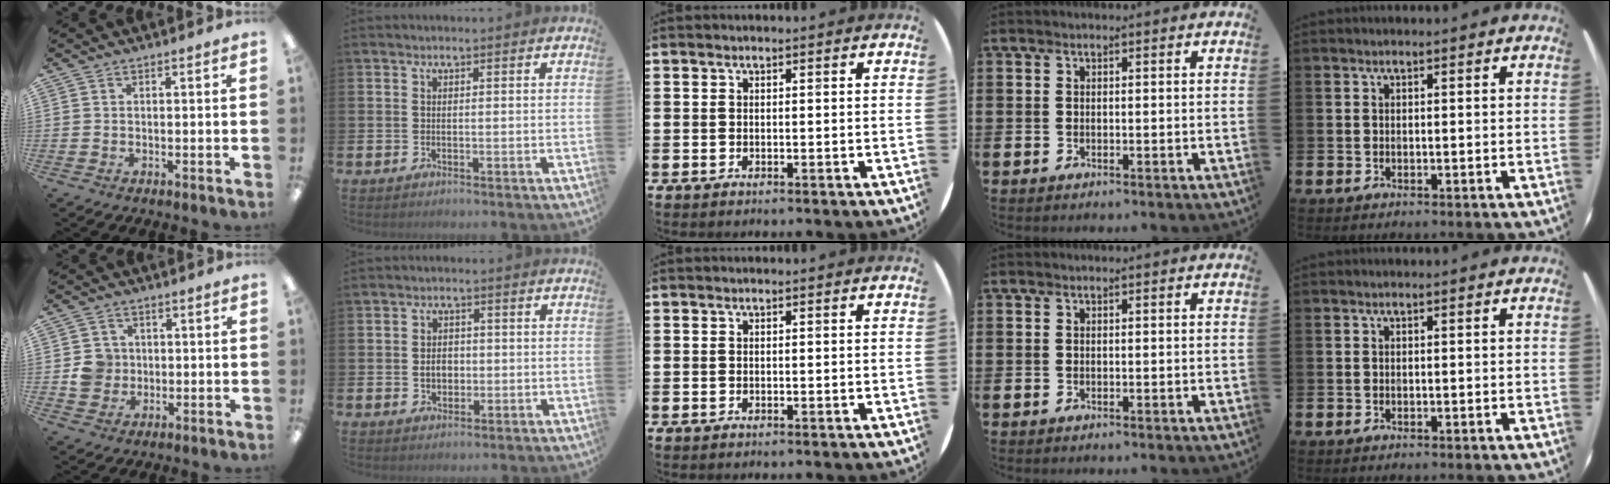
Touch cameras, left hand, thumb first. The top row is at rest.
{"thumb": {"total": 5.4, "force": [-0.1, 5.2, 1.3], "torque": [-0.018, 0.009, -0.001]}, "index": {"total": 2.8, "force": [-0.2, 2.2, 1.7], "torque": [-0.012, -0.003, -0.013]}}